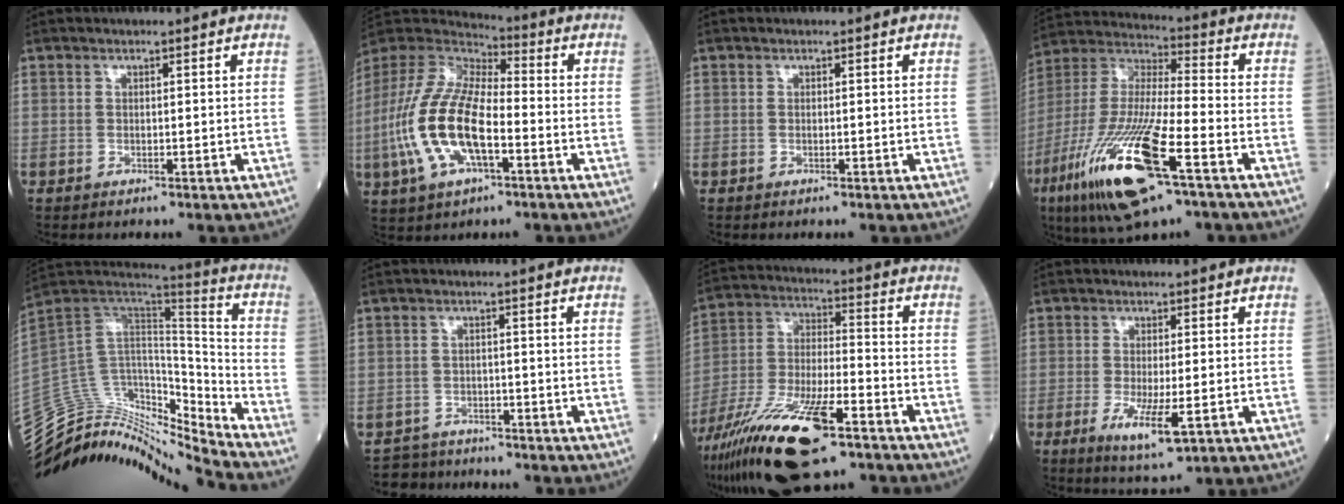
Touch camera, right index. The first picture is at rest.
{"total": 16.6, "force": [-4.2, 6.2, 14.9], "torque": [-0.330, -0.003, -0.081]}
{"total": 0.0}
{"total": 21.7, "force": [-10.3, 3.5, 18.8], "torque": [-0.419, -0.051, -0.188]}
{"total": 20.8, "force": [-20.0, 3.1, 5.0], "torque": [-0.095, 0.075, -0.331]}
{"total": 3.8, "force": [-3.4, 1.4, -1.2], "torque": [0.020, 0.000, -0.060]}
{"total": 20.8, "force": [-13.3, 4.7, 15.3], "torque": [-0.314, -0.038, -0.241]}
{"total": 6.2, "force": [-2.1, 1.1, 5.8], "torque": [-0.109, -0.016, -0.031]}